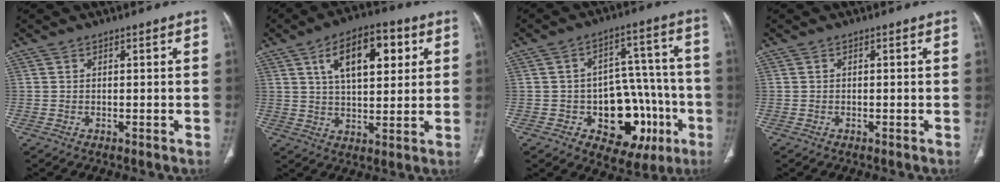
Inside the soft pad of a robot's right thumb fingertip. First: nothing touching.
{"total": 13.6, "force": [5.0, 6.6, 10.8], "torque": [-0.145, -0.005, 0.081]}
{"total": 17.9, "force": [-5.9, 11.4, 12.4], "torque": [-0.103, 0.048, -0.068]}
{"total": 0.0}